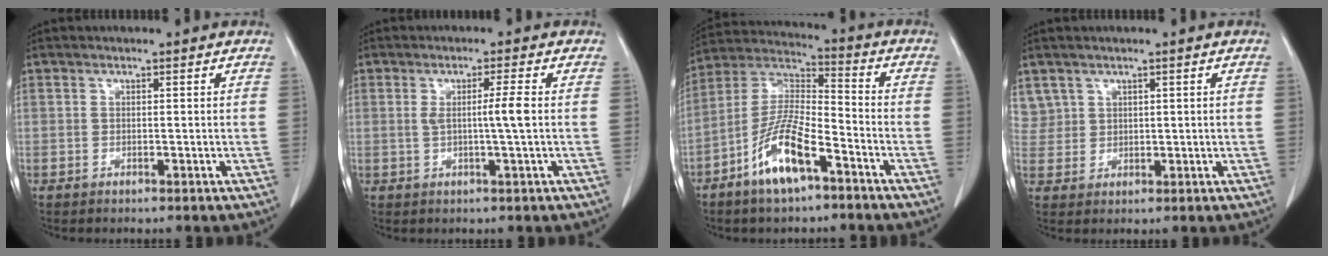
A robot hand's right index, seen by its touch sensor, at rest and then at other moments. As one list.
[{"total": 3.5, "force": [0.2, -0.7, 3.5], "torque": [-0.062, -0.004, 0.003]}, {"total": 12.1, "force": [-6.5, 3.2, 9.6], "torque": [-0.203, 0.000, -0.121]}, {"total": 3.6, "force": [2.2, 2.9, 0.0], "torque": [0.010, 0.008, 0.046]}]